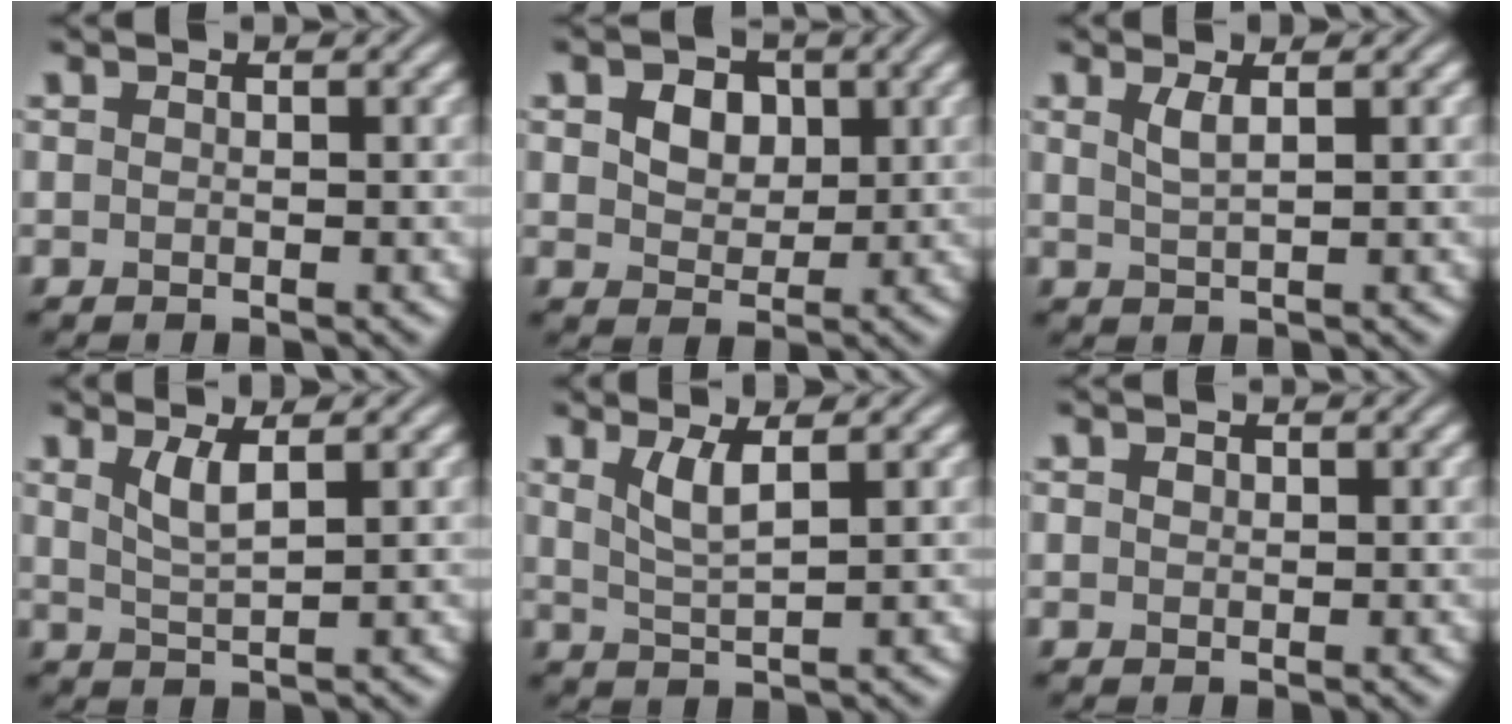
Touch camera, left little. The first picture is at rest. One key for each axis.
{"total": 5.0, "fx": 2.0, "fy": 3.5, "fz": 3.0, "tx": -0.060, "ty": 0.013, "tz": 0.021}
{"total": 1.6, "fx": 0.8, "fy": 0.4, "fz": 1.3, "tx": -0.028, "ty": 0.000, "tz": 0.014}
{"total": 2.3, "fx": 1.1, "fy": 0.5, "fz": 2.0, "tx": -0.039, "ty": -0.005, "tz": 0.025}
{"total": 2.6, "fx": 1.2, "fy": 0.6, "fz": 2.3, "tx": -0.047, "ty": -0.005, "tz": 0.028}
{"total": 0.6, "fx": 0.2, "fy": 0.5, "fz": 0.3, "tx": -0.007, "ty": 0.000, "tz": 0.003}